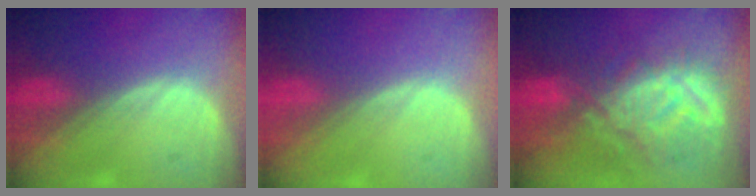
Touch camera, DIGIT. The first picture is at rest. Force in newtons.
{"total": 0.0}
{"total": 11.2, "press": 10.4, "slide": 4.3}